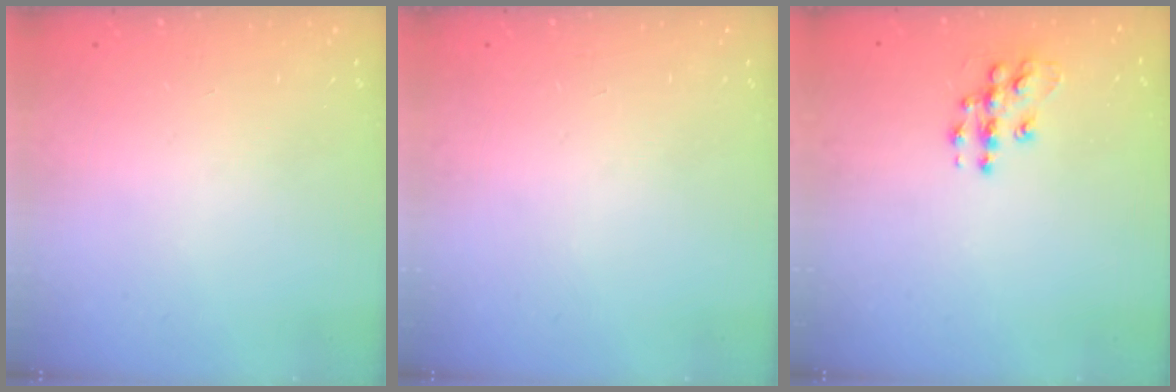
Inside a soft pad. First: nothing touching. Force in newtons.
{"total": 0.0}
{"total": 9.4, "press": 9.4, "slide": 0.5}